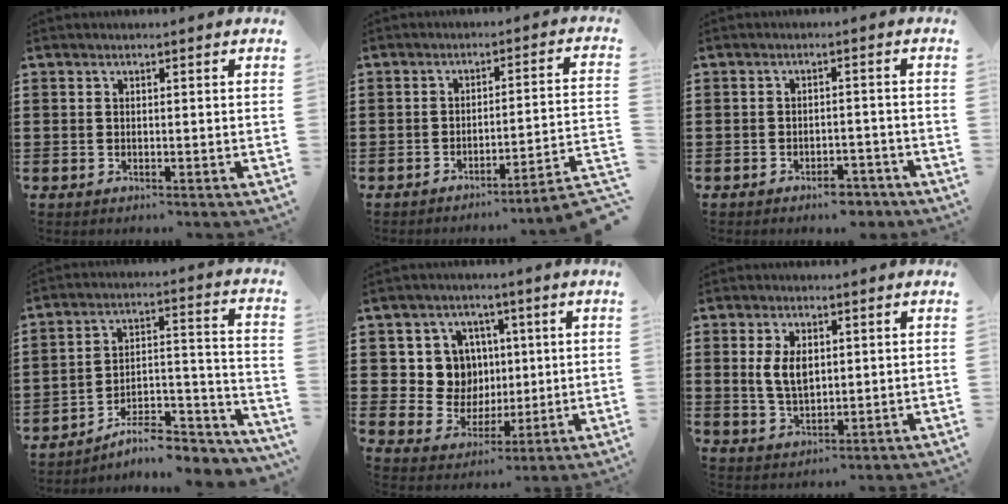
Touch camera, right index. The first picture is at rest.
{"total": 3.8, "force": [-3.0, -0.7, 2.2], "torque": [-0.042, -0.026, -0.065]}
{"total": 3.5, "force": [-3.3, 0.8, 1.0], "torque": [-0.018, 0.007, -0.066]}
{"total": 7.7, "force": [-6.3, 2.3, 3.8], "torque": [-0.051, 0.011, -0.117]}
{"total": 8.8, "force": [2.2, 8.2, 2.2], "torque": [-0.070, 0.005, 0.047]}
{"total": 5.3, "force": [1.1, 3.0, 4.2], "torque": [-0.089, 0.002, 0.014]}